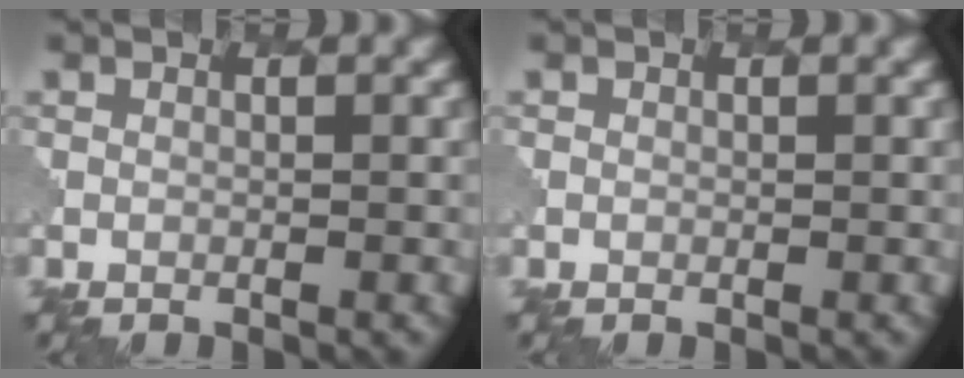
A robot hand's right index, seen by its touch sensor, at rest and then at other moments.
{"total": 0.0}